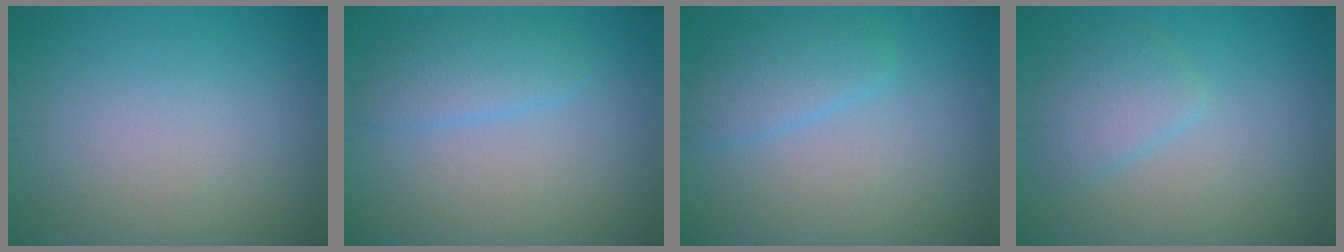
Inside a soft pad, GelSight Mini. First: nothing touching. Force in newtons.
{"total": 2.7, "press": 2.7, "slide": 0.2}
{"total": 2.7, "press": 2.7, "slide": 0.1}
{"total": 2.7, "press": 2.7, "slide": 0.2}